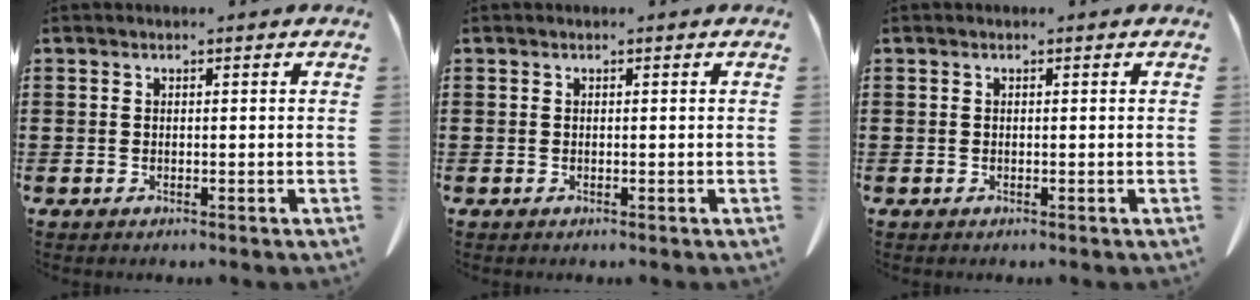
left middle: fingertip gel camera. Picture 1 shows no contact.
{"total": 0.0}
{"total": 0.0}